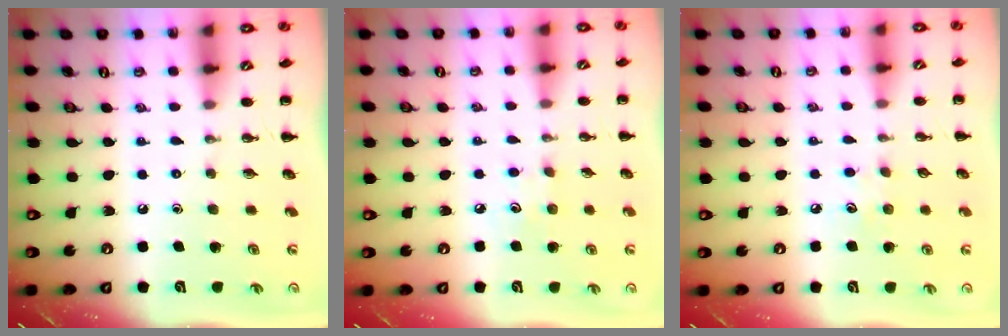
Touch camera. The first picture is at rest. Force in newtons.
{"total": 4.9, "press": 4.8, "slide": 1.1}
{"total": 4.3, "press": 4.2, "slide": 1.1}